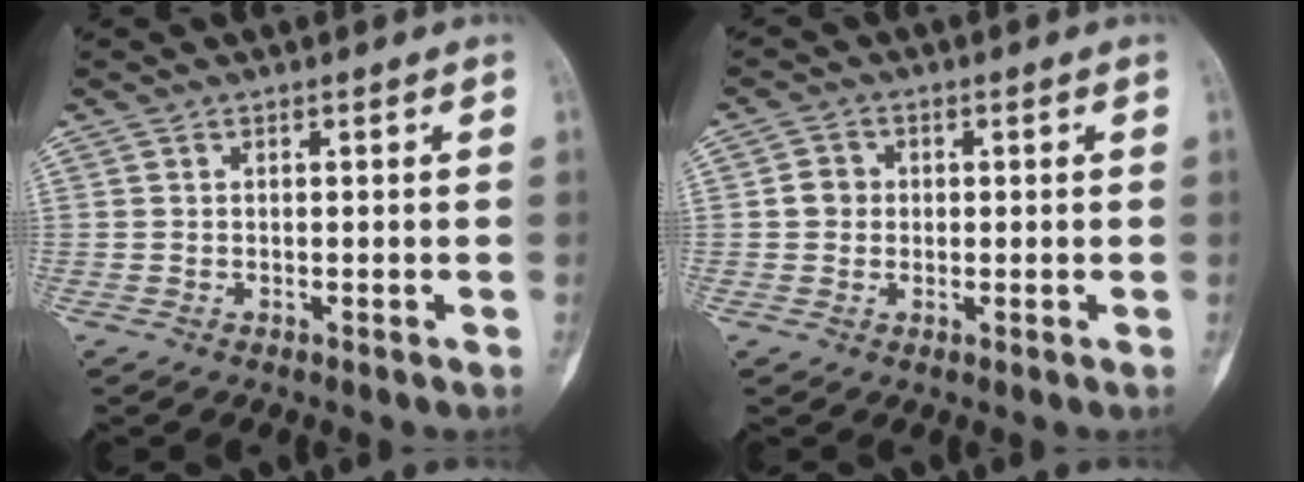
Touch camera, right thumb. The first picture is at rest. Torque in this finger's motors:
{"motor_torque": [0.22, 0.36, 0.16, -0.17, -0.05]}